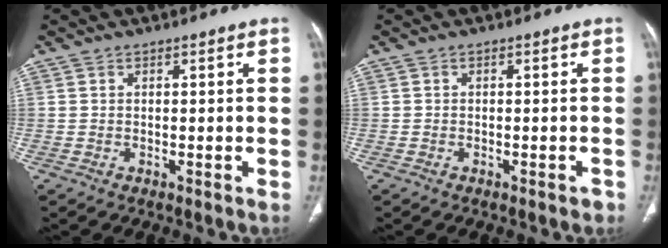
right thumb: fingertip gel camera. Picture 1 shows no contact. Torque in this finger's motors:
{"motor_torque": [0.28, 0.14, 0.23, 0.07, 0.05]}